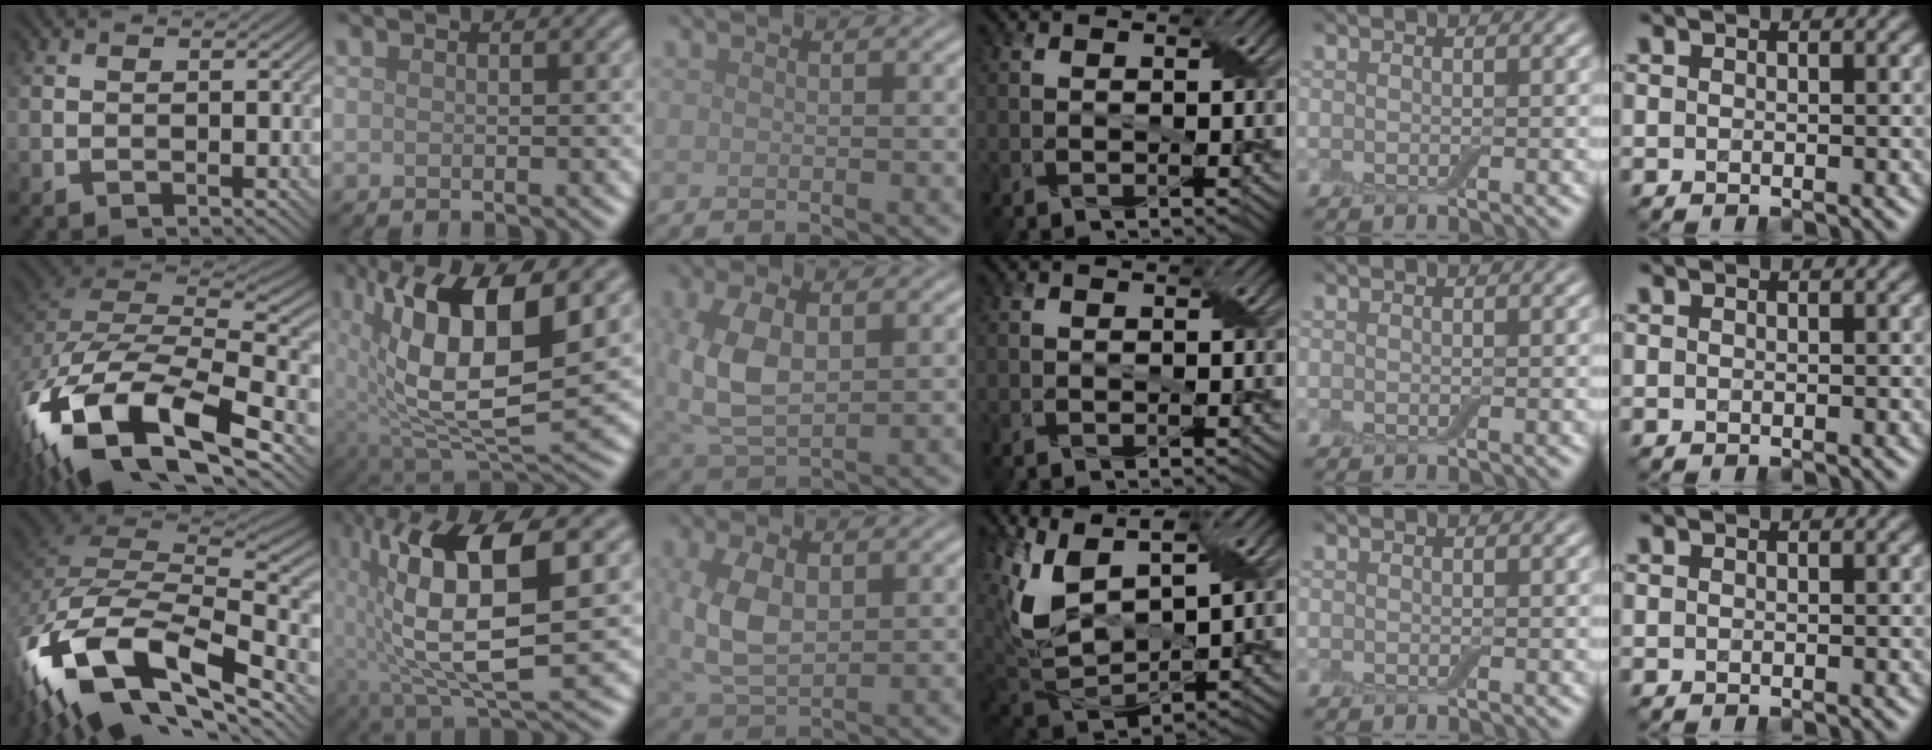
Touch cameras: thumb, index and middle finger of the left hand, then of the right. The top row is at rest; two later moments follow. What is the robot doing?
{"motion": "wrap", "object": "adhesive wrap"}